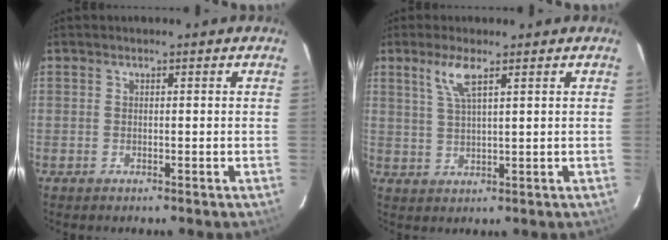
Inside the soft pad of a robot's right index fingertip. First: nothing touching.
{"total": 4.6, "force": [2.6, 0.6, 3.7], "torque": [-0.076, 0.002, 0.055]}